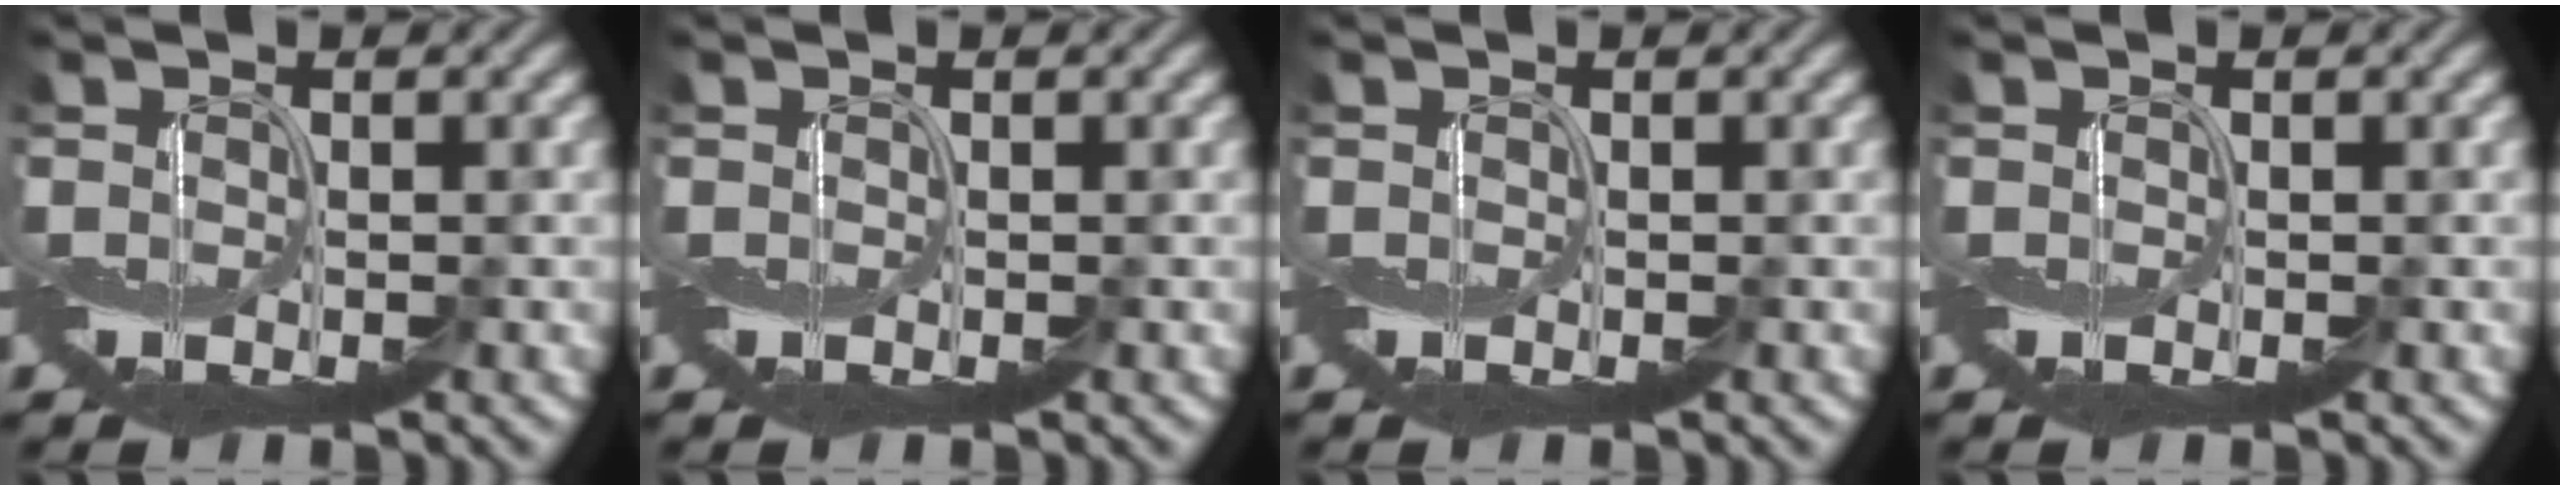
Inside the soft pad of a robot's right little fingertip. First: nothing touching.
{"total": 0.0}
{"total": 0.0}
{"total": 0.0}